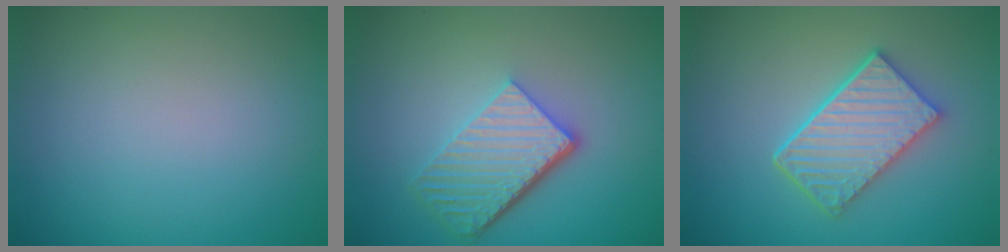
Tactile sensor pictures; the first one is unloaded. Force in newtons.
{"total": 5.6, "press": 4.0, "slide": 4.0}
{"total": 5.2, "press": 4.3, "slide": 3.0}